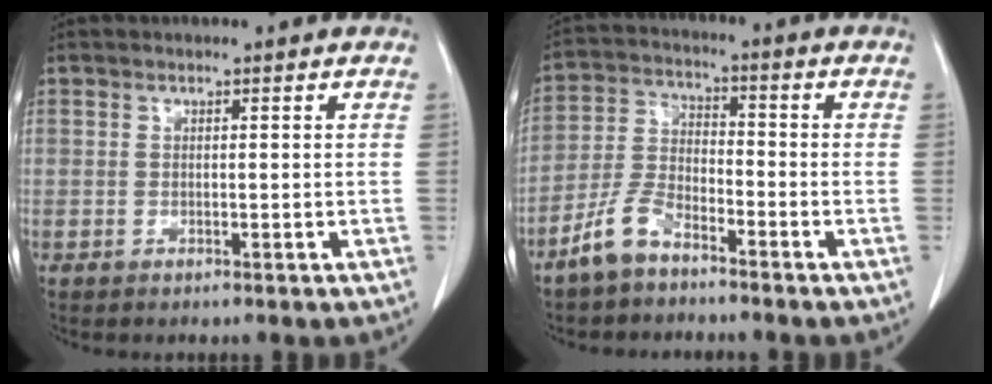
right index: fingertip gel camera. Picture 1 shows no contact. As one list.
[{"total": 6.8, "force": [-5.1, 2.5, 3.7], "torque": [-0.092, 0.000, -0.107]}]